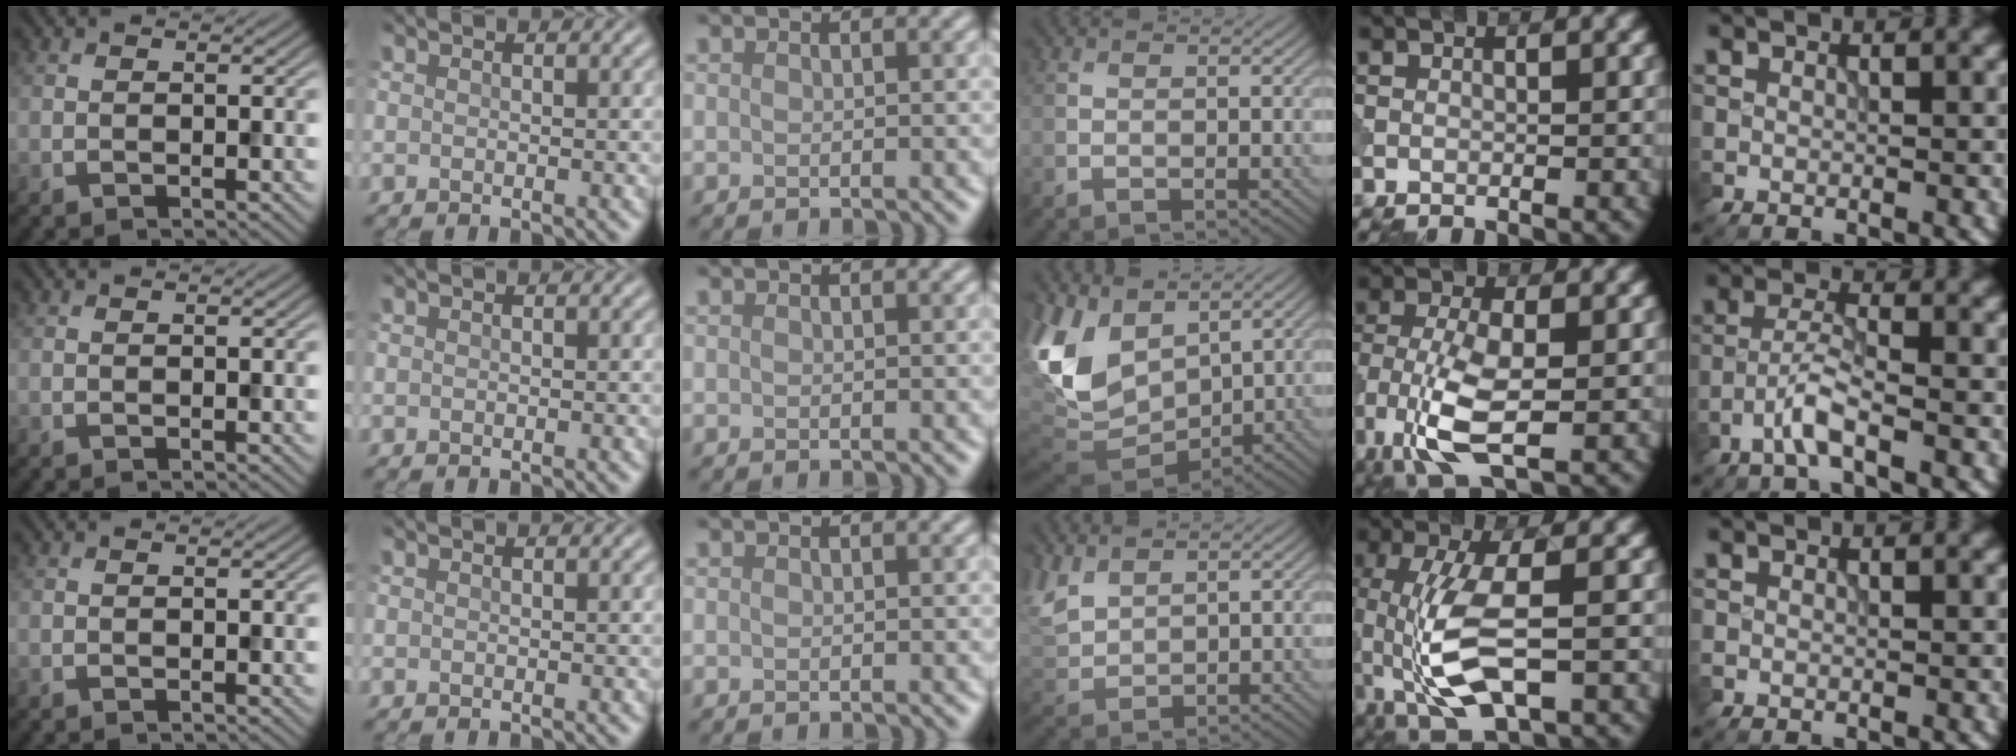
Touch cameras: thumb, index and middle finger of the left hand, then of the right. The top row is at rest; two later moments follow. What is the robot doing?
{"motion": "wipe", "object": "makeup brush"}